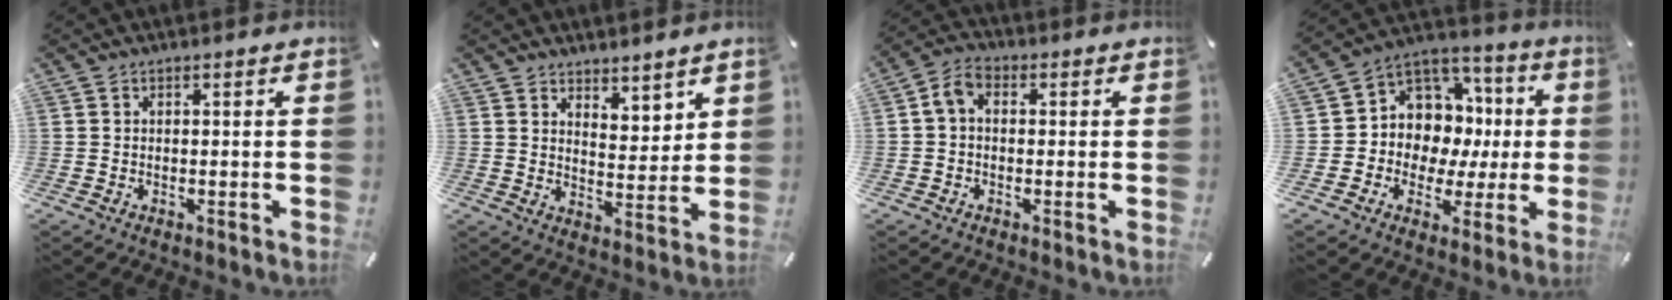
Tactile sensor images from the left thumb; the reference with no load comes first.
{"total": 5.5, "force": [4.8, 2.7, -0.4], "torque": [0.009, -0.042, 0.088]}
{"total": 4.5, "force": [-0.1, 3.0, 3.3], "torque": [-0.077, 0.008, -0.006]}
{"total": 10.1, "force": [0.8, 9.9, 2.2], "torque": [-0.037, -0.032, 0.028]}